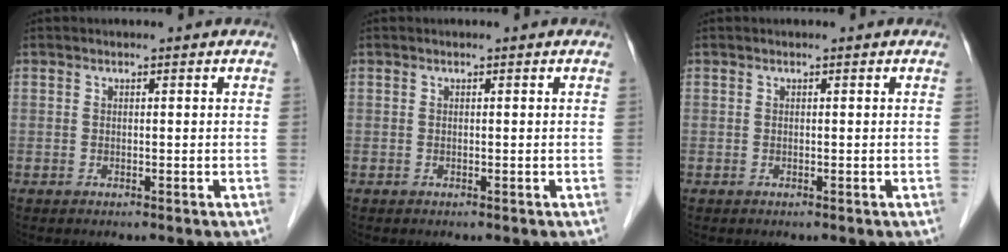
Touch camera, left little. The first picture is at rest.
{"total": 0.0}
{"total": 0.0}